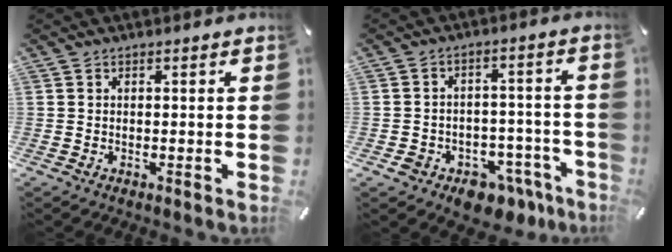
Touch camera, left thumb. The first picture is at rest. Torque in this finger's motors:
{"motor_torque": [0.12, 1.68, 0.09, 0.08, 0.05]}